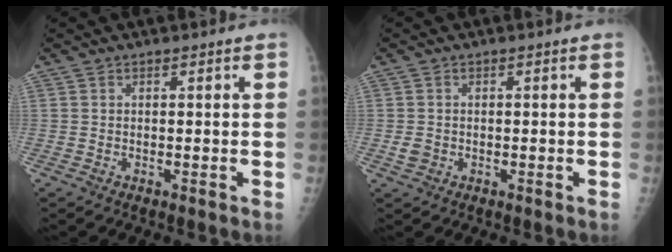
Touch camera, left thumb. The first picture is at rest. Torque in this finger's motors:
{"motor_torque": [-0.22, -0.13, 0.31, 0.10, 0.00]}